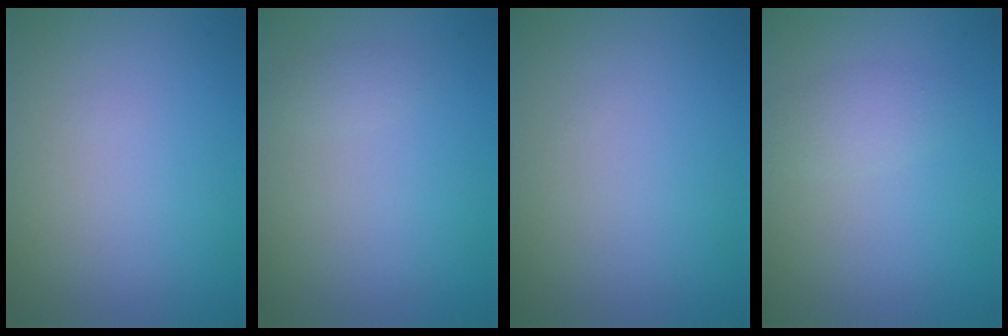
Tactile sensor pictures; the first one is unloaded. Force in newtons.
{"total": 0.7, "press": 0.7, "slide": 0.1}
{"total": 0.0}
{"total": 1.8, "press": 1.8, "slide": 0.1}